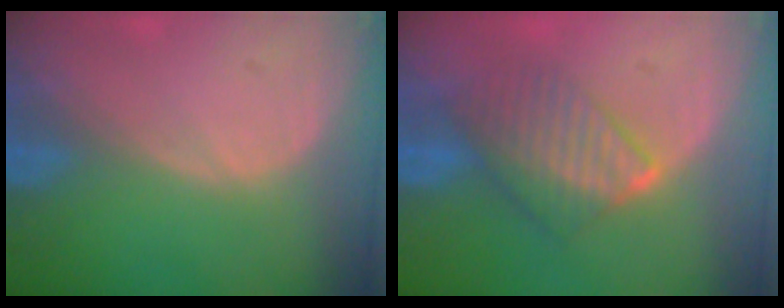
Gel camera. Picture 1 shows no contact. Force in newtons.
{"total": 6.4, "press": 6.4, "slide": 0.8}